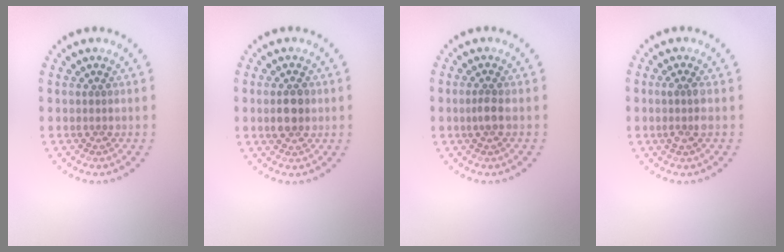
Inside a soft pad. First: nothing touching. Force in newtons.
{"total": 2.5, "press": 2.5, "slide": 0.2}
{"total": 1.3, "press": 1.1, "slide": 0.7}
{"total": 1.7, "press": 1.5, "slide": 0.8}